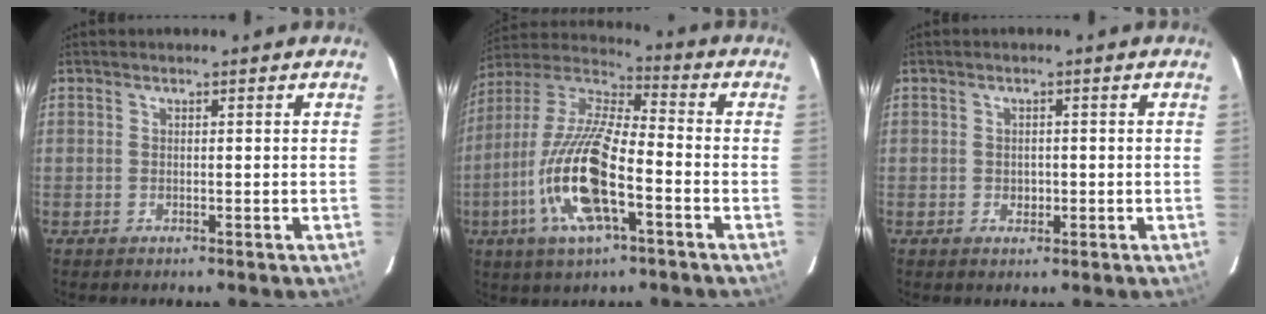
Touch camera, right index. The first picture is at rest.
{"total": 18.4, "force": [-6.6, 5.6, 16.2], "torque": [-0.335, -0.015, -0.135]}
{"total": 1.7, "force": [-0.4, 1.5, 0.8], "torque": [-0.010, 0.002, -0.004]}